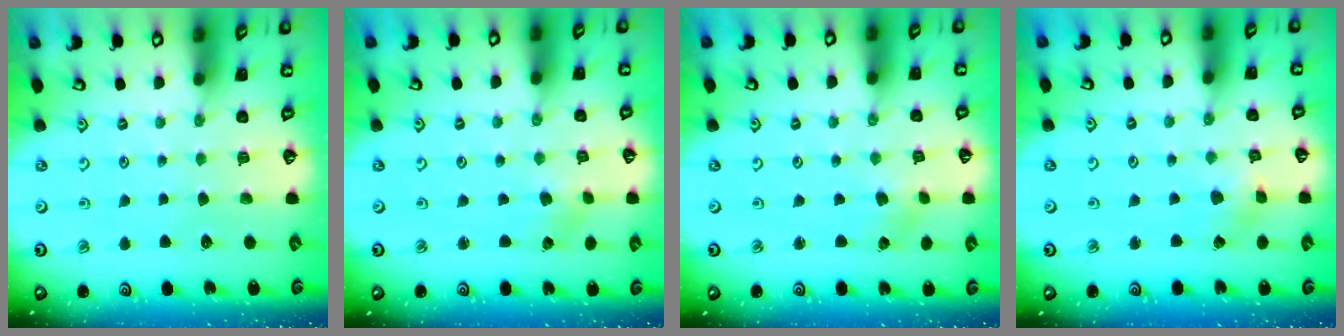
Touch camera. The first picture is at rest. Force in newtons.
{"total": 2.6, "press": 2.6, "slide": 0.2}
{"total": 2.6, "press": 2.6, "slide": 0.2}
{"total": 2.2, "press": 2.2, "slide": 0.2}